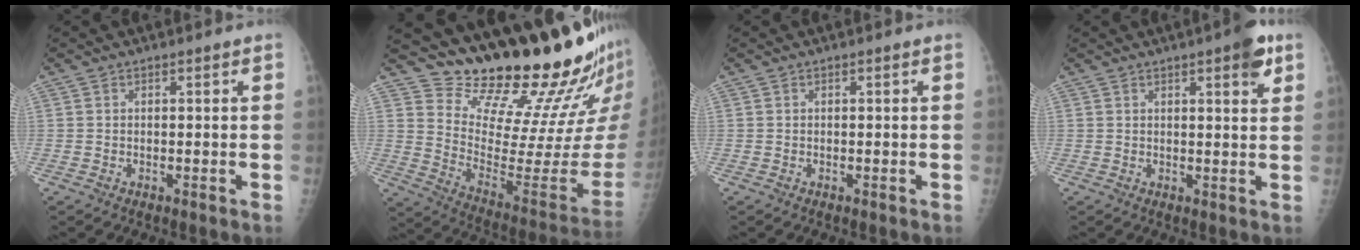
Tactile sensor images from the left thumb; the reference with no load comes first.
{"total": 24.9, "force": [21.7, 5.2, 11.2], "torque": [-0.127, -0.184, 0.313]}
{"total": 0.0}
{"total": 5.4, "force": [3.0, 1.3, 4.3], "torque": [-0.047, -0.010, 0.033]}